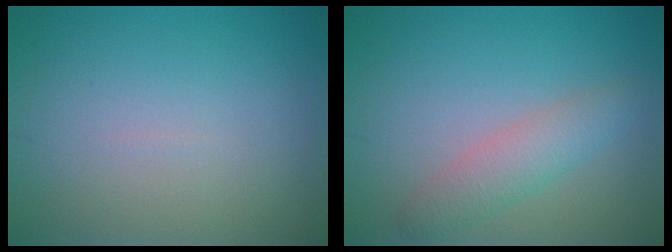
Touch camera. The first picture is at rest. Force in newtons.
{"total": 2.7, "press": 2.7, "slide": 0.1}